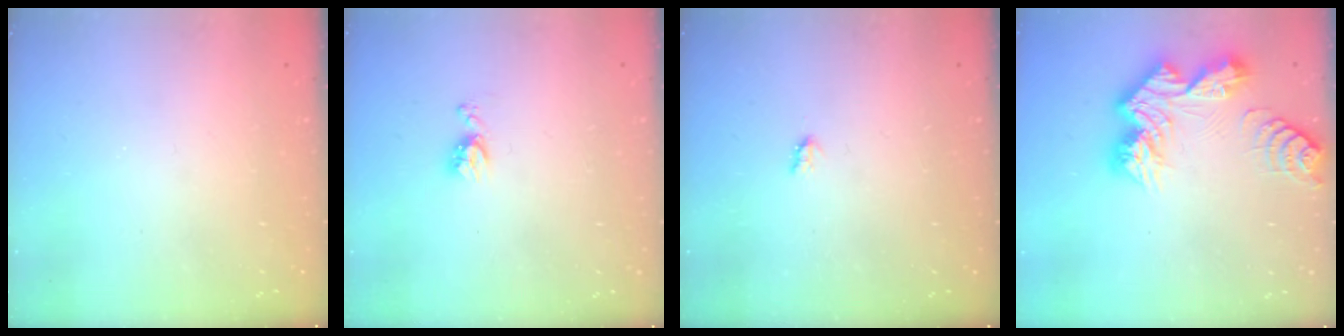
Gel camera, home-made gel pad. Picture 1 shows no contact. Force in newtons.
{"total": 5.2, "press": 5.1, "slide": 0.6}
{"total": 1.9, "press": 1.9, "slide": 0.3}
{"total": 13.8, "press": 13.7, "slide": 1.2}